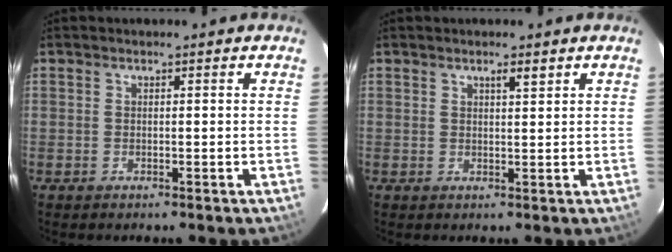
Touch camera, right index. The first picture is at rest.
{"total": 1.7, "force": [1.2, 0.3, 1.2], "torque": [-0.019, 0.004, 0.019]}